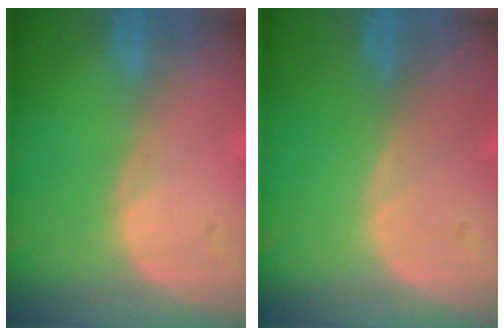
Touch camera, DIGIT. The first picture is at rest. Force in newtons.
{"total": 0.0}